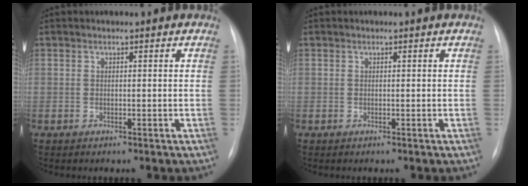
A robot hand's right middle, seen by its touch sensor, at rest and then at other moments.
{"total": 0.0}